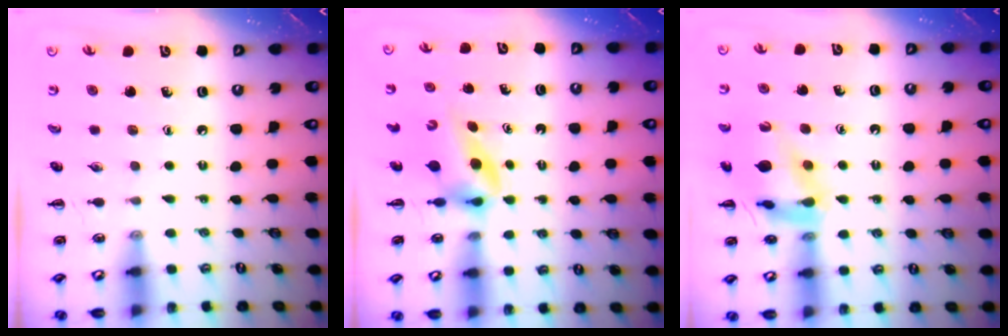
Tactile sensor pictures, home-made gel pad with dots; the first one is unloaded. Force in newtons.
{"total": 4.7, "press": 4.6, "slide": 0.8}
{"total": 14.2, "press": 14.0, "slide": 1.8}